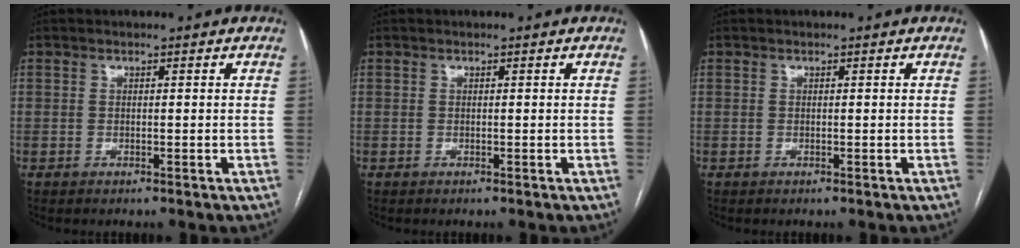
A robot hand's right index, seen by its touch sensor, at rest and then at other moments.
{"total": 0.0}
{"total": 0.0}